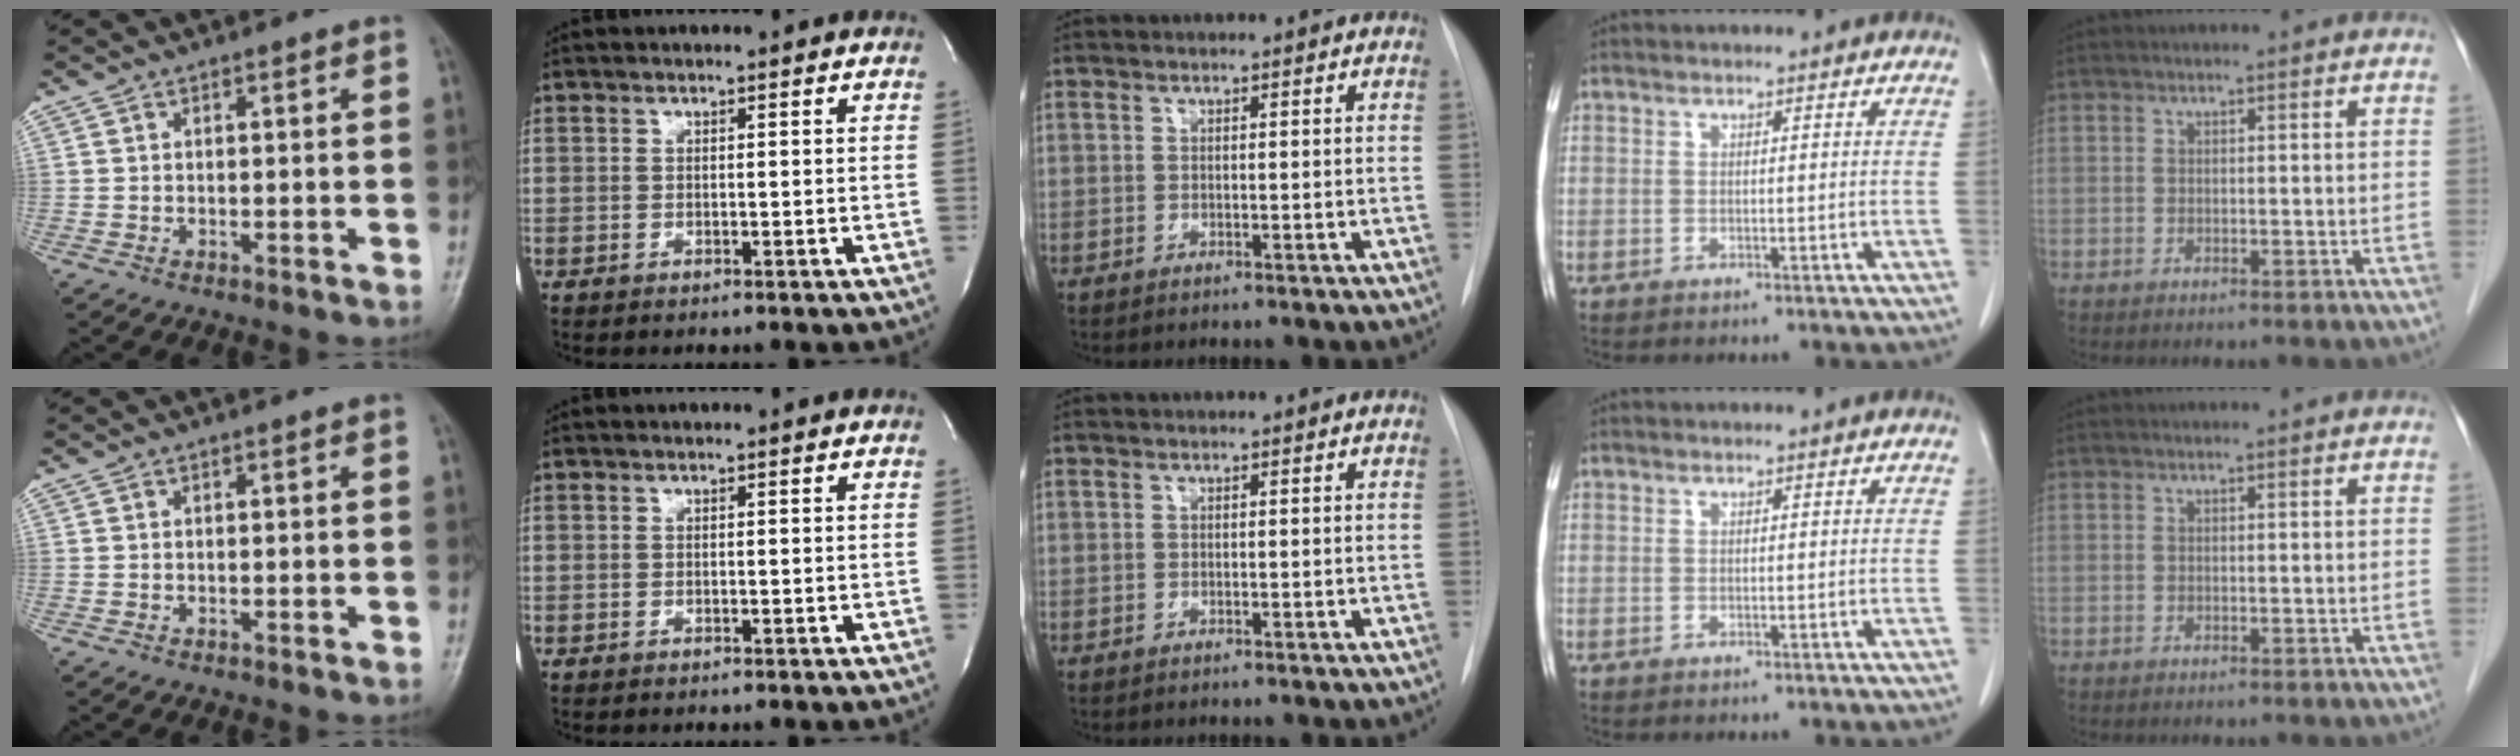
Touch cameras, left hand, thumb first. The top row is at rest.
{}